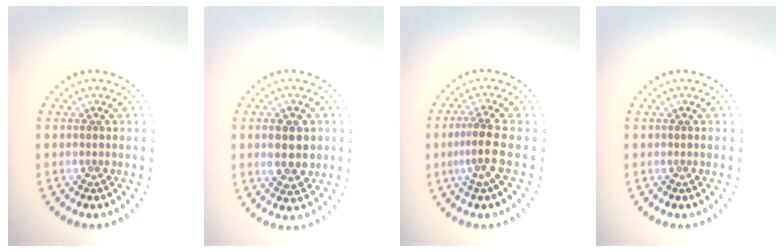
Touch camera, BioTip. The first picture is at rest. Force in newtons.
{"total": 3.9, "press": 3.9, "slide": 0.4}
{"total": 2.5, "press": 2.0, "slide": 1.5}
{"total": 0.0}